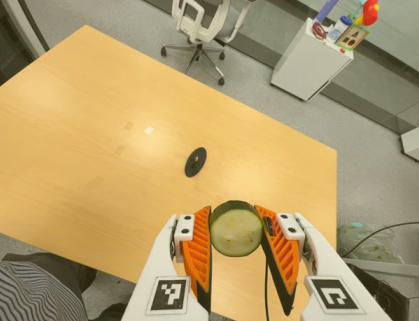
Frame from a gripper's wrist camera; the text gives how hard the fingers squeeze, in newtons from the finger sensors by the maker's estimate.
{"total": 12.3, "left": 11.6, "right": 13.0}